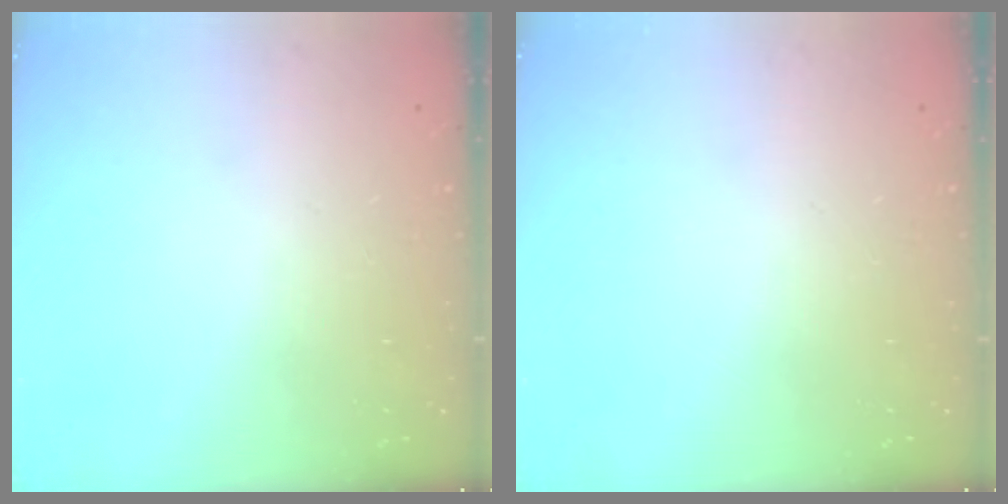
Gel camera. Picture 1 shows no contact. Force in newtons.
{"total": 0.0}